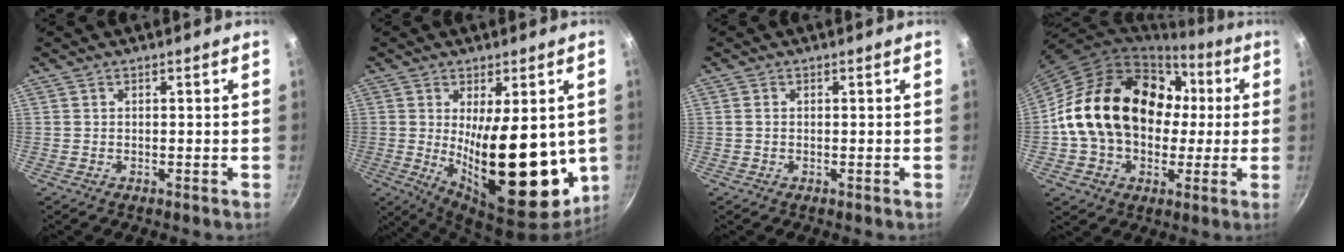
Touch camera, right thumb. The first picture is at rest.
{"total": 21.6, "force": [-0.7, 9.0, 19.6], "torque": [-0.268, -0.041, 0.007]}
{"total": 0.7, "force": [0.0, 0.5, 0.5], "torque": [-0.010, 0.002, -0.001]}
{"total": 23.6, "force": [1.8, 17.5, 15.7], "torque": [-0.239, 0.046, 0.033]}